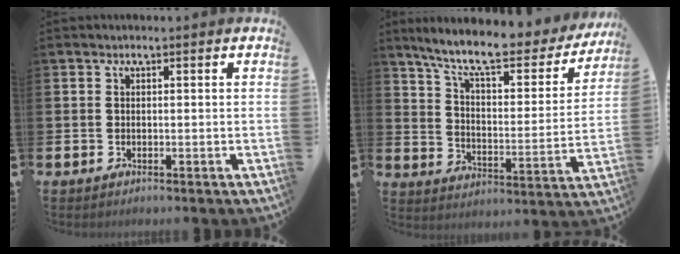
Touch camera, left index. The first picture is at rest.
{"total": 10.0, "force": [8.6, 2.3, 4.7], "torque": [-0.116, -0.059, 0.141]}